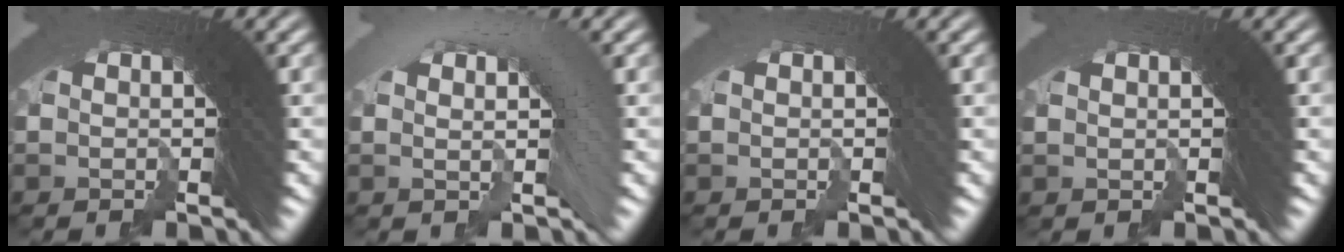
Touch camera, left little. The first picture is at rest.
{"total": 2.8, "force": [0.3, 1.1, 2.6], "torque": [-0.031, 0.016, -0.002]}
{"total": 0.5, "force": [-0.5, -0.1, -0.2], "torque": [0.005, 0.003, -0.007]}
{"total": 0.0}